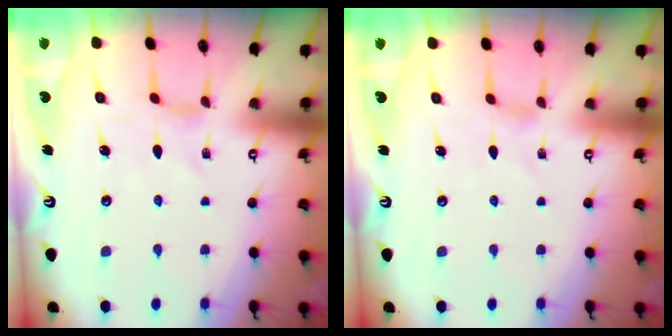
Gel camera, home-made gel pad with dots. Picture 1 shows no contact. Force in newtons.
{"total": 0.6, "press": 0.6, "slide": 0.2}